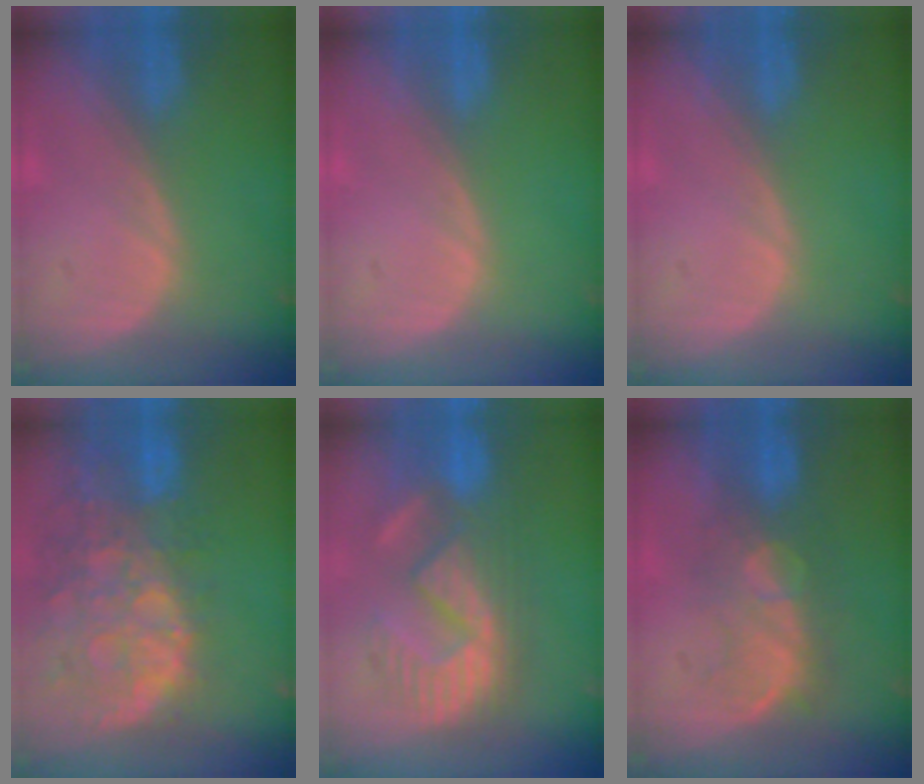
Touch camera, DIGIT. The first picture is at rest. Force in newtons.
{"total": 0.0}
{"total": 0.0}
{"total": 13.8, "press": 11.1, "slide": 8.1}
{"total": 9.9, "press": 9.8, "slide": 0.9}
{"total": 7.7, "press": 7.4, "slide": 2.0}